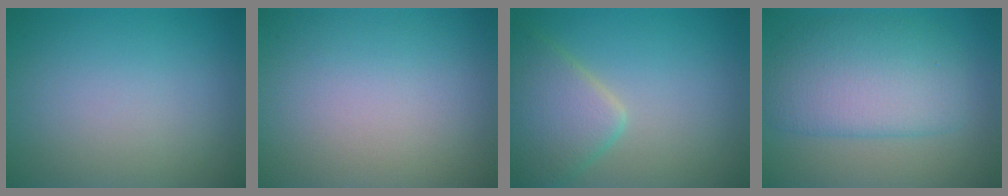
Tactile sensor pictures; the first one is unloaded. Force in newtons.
{"total": 0.0}
{"total": 4.9, "press": 4.9, "slide": 0.3}
{"total": 6.0, "press": 6.0, "slide": 0.2}